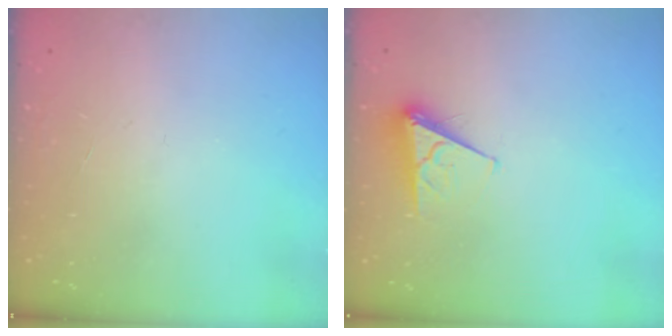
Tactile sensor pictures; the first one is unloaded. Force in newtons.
{"total": 6.2, "press": 6.2, "slide": 0.5}